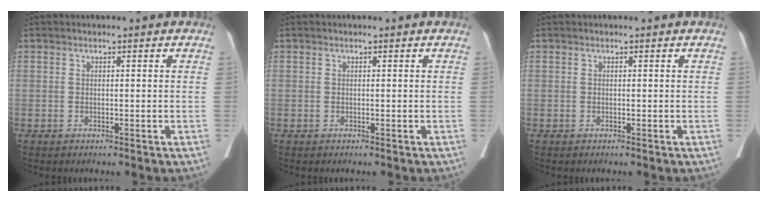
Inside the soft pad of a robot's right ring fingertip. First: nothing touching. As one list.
[{"total": 0.0}, {"total": 0.0}]